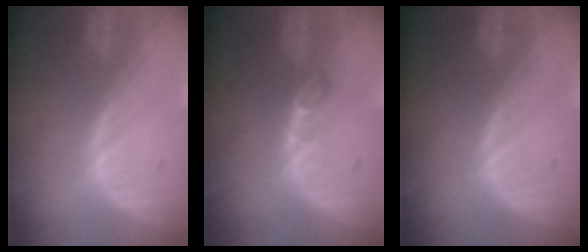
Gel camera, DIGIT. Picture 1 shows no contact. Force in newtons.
{"total": 2.1, "press": 2.1, "slide": 0.4}
{"total": 0.0}